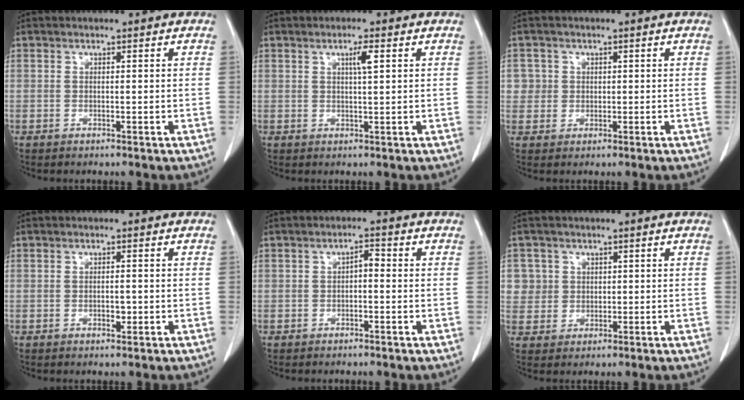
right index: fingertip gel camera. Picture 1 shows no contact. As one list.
[{"total": 2.4, "force": [0.9, 0.0, 2.2], "torque": [-0.040, -0.001, 0.015]}, {"total": 2.8, "force": [0.6, 2.7, -0.2], "torque": [0.024, 0.004, 0.006]}, {"total": 1.5, "force": [-0.4, 0.6, 1.3], "torque": [-0.023, 0.000, -0.004]}, {"total": 1.9, "force": [-0.2, 0.8, 1.7], "torque": [-0.024, 0.006, -0.004]}, {"total": 4.6, "force": [1.3, 4.4, -0.2], "torque": [0.020, 0.007, 0.028]}]